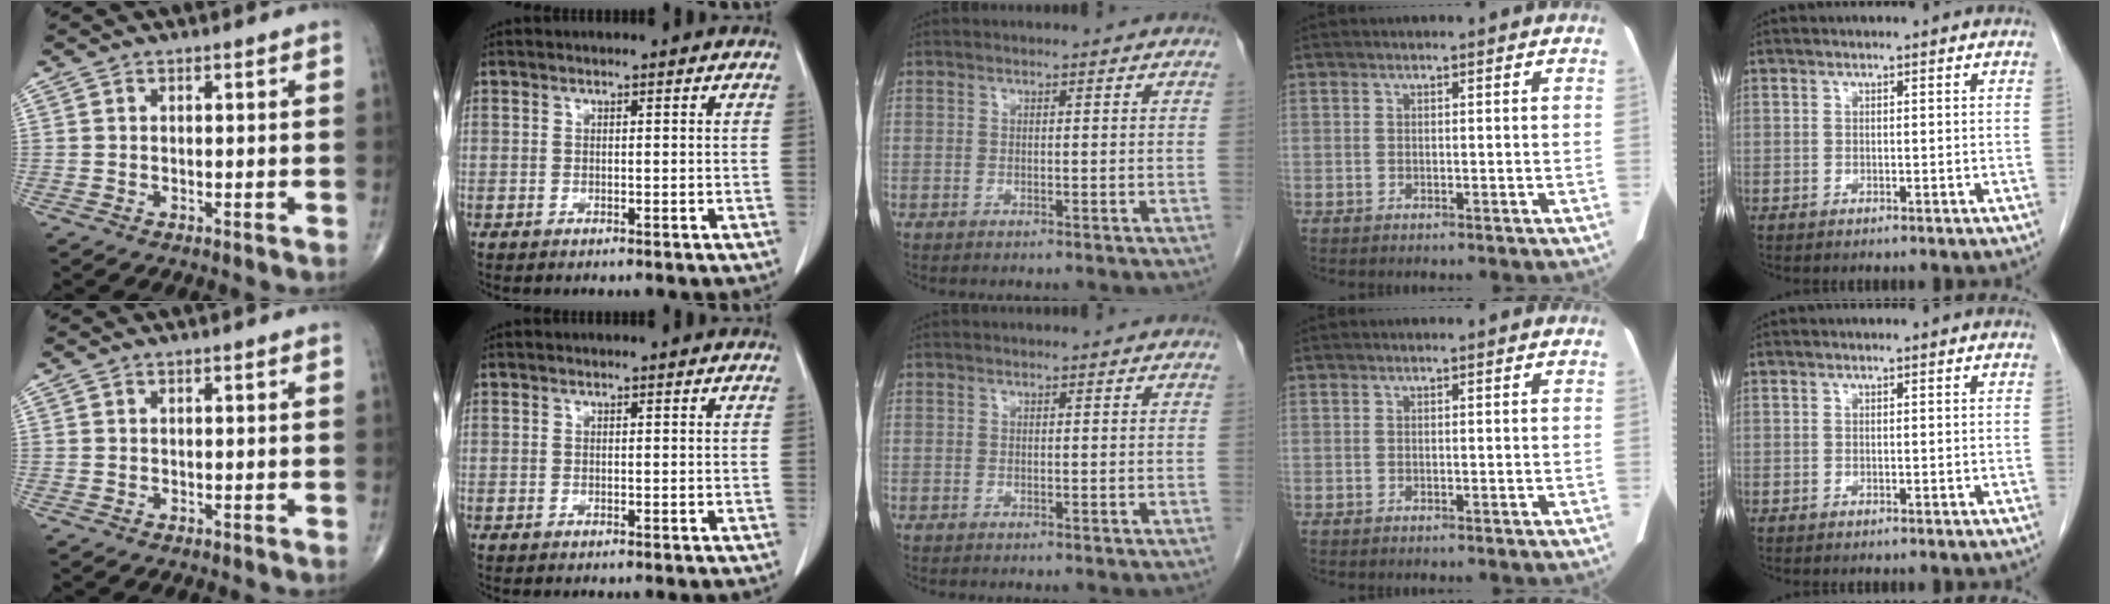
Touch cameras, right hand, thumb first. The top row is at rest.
{}